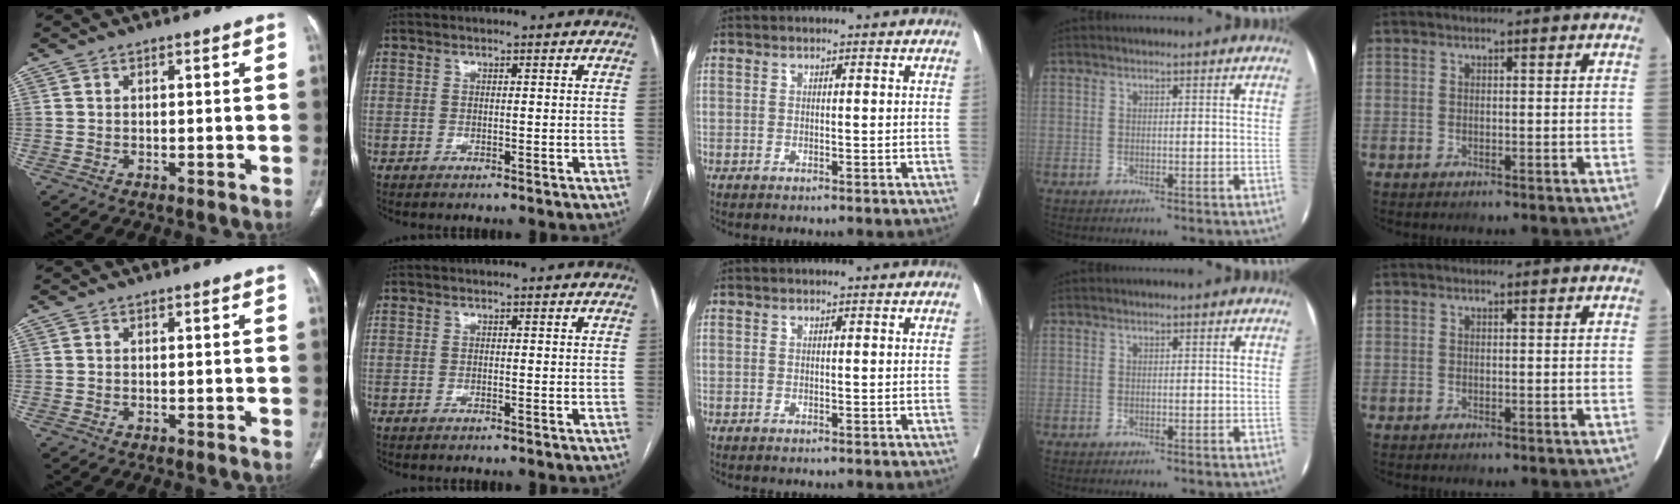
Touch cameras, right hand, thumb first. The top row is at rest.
{}